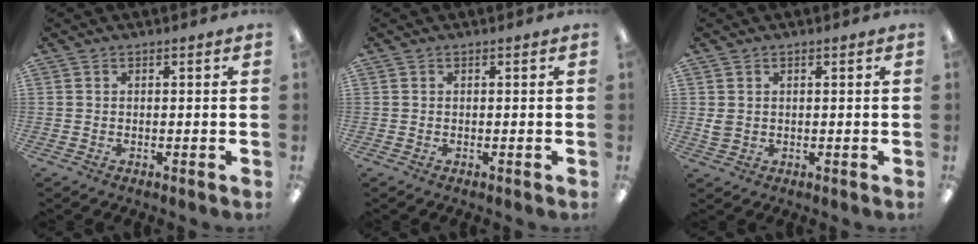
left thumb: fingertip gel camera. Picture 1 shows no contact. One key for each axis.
{"total": 0.0}
{"total": 2.2, "fx": 0.5, "fy": 1.8, "fz": 1.1, "tx": -0.015, "ty": 0.000, "tz": 0.008}